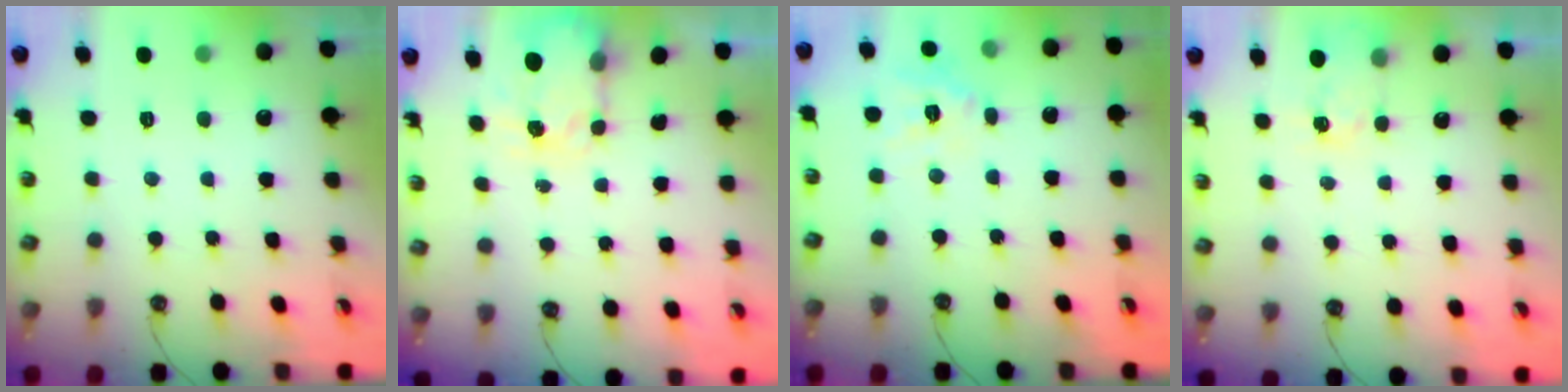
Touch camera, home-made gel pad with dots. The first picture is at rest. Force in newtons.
{"total": 3.7, "press": 3.7, "slide": 0.5}
{"total": 10.7, "press": 10.7, "slide": 1.2}
{"total": 3.0, "press": 2.9, "slide": 0.3}